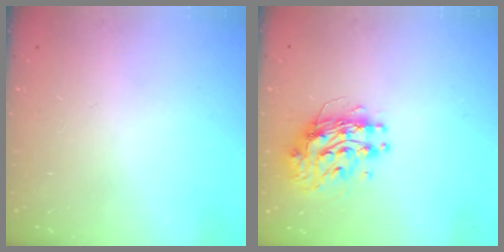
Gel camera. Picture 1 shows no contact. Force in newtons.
{"total": 10.2, "press": 10.2, "slide": 0.8}